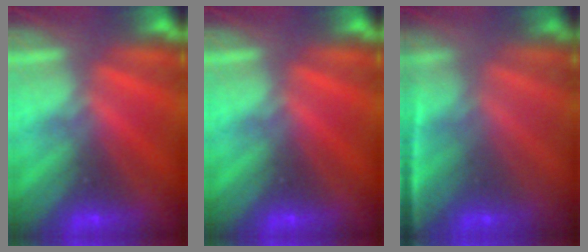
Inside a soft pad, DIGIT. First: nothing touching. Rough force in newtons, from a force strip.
{"total": 0.0}
{"total": 1.7}